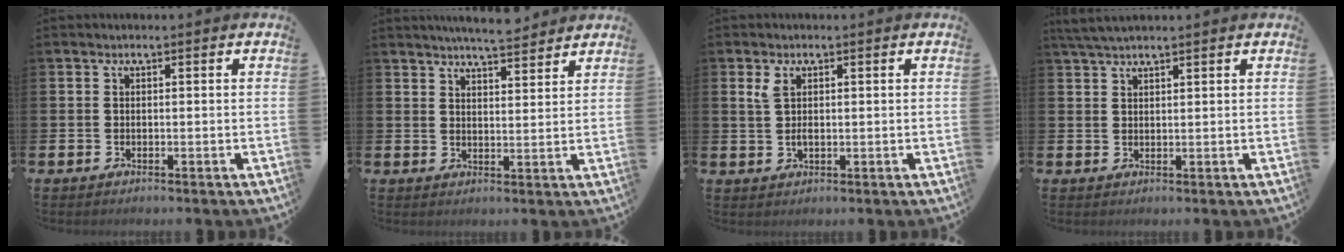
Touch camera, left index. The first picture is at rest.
{"total": 5.1, "force": [5.1, 0.0, 0.8], "torque": [-0.025, -0.023, 0.092]}
{"total": 2.1, "force": [1.0, 1.1, 1.5], "torque": [-0.029, 0.005, 0.016]}
{"total": 2.9, "force": [2.6, 0.5, 1.3], "torque": [-0.037, 0.002, 0.050]}